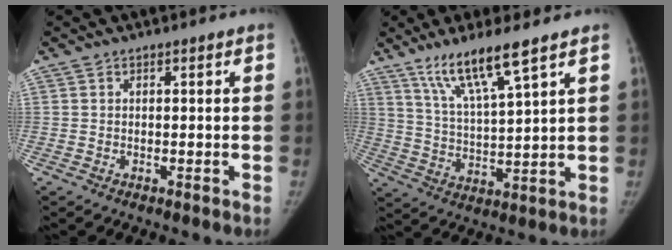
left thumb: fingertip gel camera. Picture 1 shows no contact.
{"total": 10.5, "force": [7.2, 0.8, 7.7], "torque": [-0.148, -0.040, 0.145]}